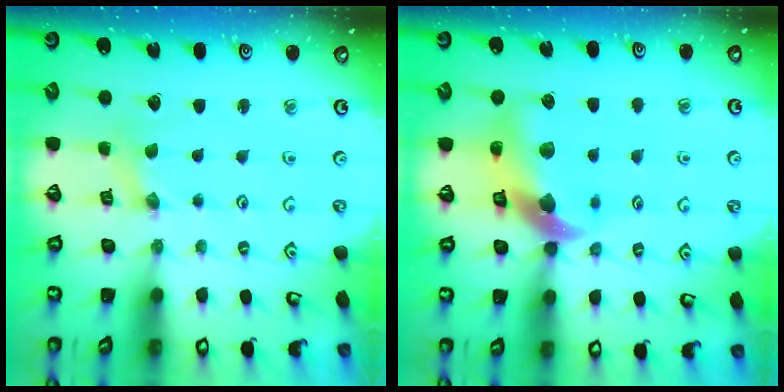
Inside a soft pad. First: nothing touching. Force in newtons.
{"total": 12.4, "press": 12.3, "slide": 1.6}